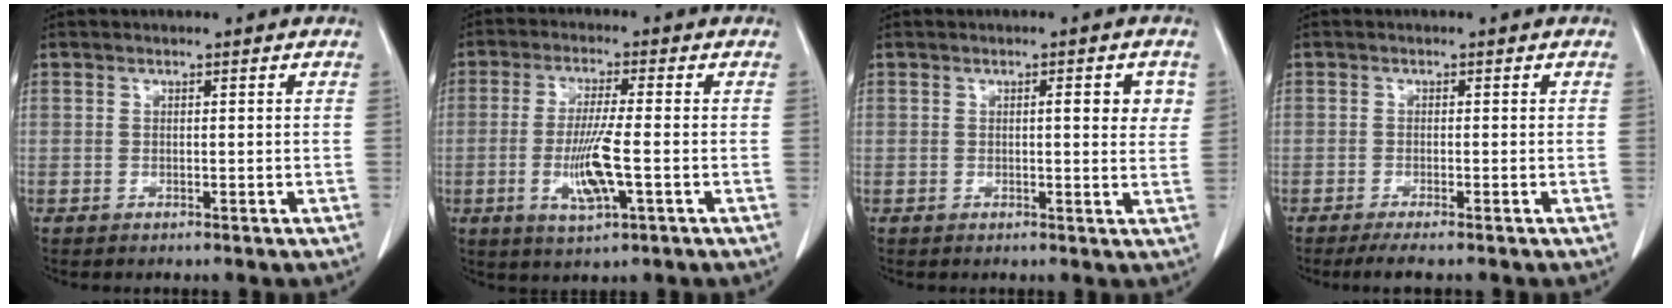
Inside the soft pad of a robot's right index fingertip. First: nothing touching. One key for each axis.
{"total": 7.7, "fx": -1.8, "fy": 0.5, "fz": 7.5, "tx": -0.148, "ty": -0.009, "tz": -0.031}
{"total": 4.0, "fx": 1.2, "fy": 1.0, "fz": 3.7, "tx": -0.045, "ty": 0.000, "tz": 0.011}
{"total": 2.8, "fx": -2.2, "fy": 0.0, "fz": 1.7, "tx": -0.026, "ty": -0.005, "tz": -0.038}